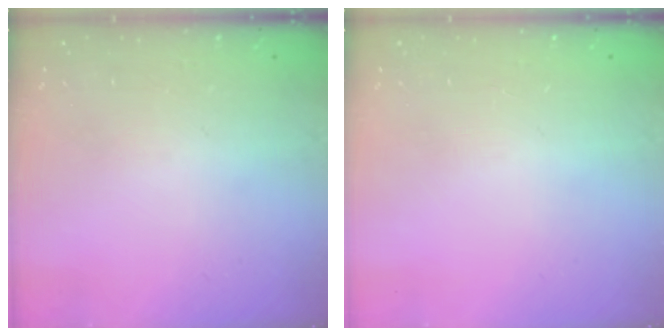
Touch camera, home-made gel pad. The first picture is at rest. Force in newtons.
{"total": 0.0}